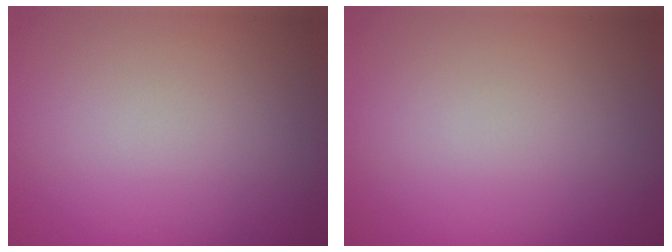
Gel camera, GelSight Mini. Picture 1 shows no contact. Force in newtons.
{"total": 0.0}